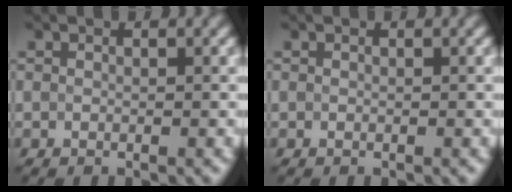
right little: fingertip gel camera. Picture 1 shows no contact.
{"total": 0.0}